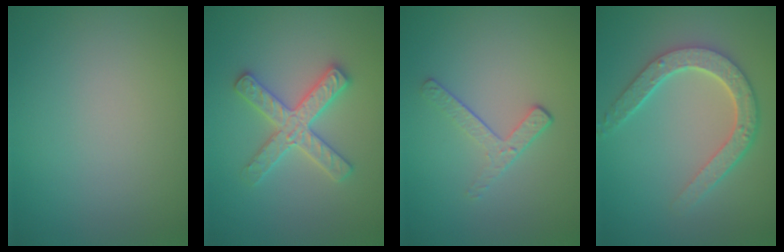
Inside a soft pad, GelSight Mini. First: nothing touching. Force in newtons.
{"total": 3.1, "press": 3.1, "slide": 0.4}
{"total": 1.8, "press": 1.1, "slide": 1.4}
{"total": 4.6, "press": 3.7, "slide": 2.8}